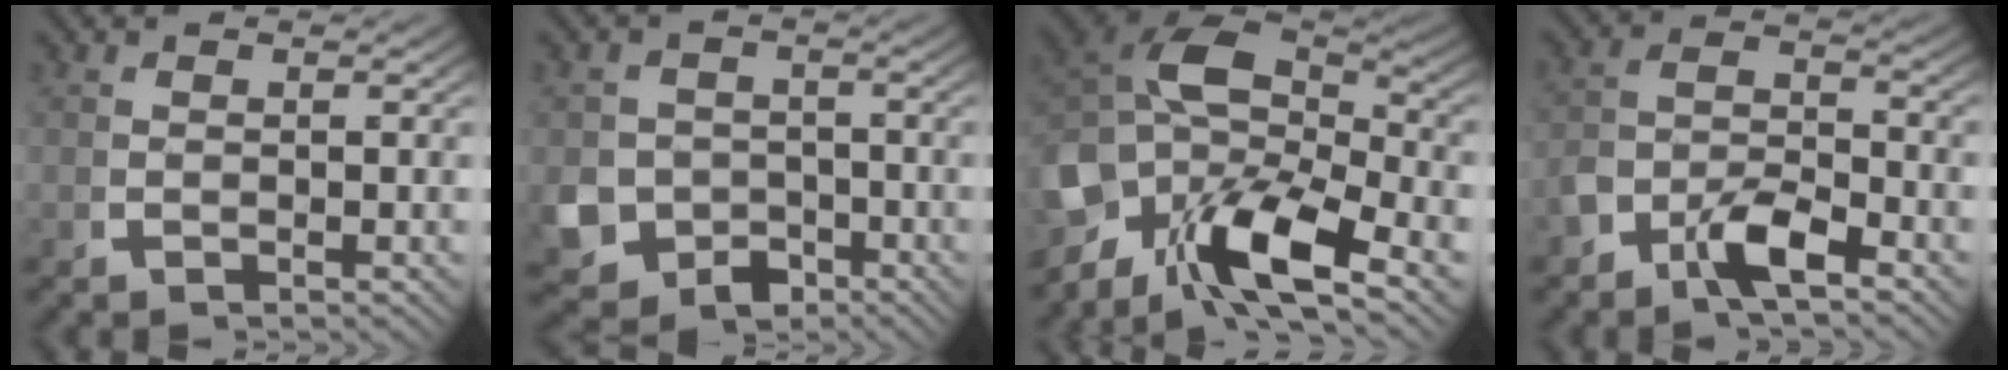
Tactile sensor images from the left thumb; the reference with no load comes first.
{"total": 8.3, "force": [-3.7, 6.6, 3.2], "torque": [-0.075, -0.040, -0.051]}
{"total": 16.2, "force": [-0.2, 11.2, 11.7], "torque": [-0.270, -0.058, 0.011]}
{"total": 4.4, "force": [-1.9, 2.7, 2.8], "torque": [-0.066, -0.017, -0.037]}